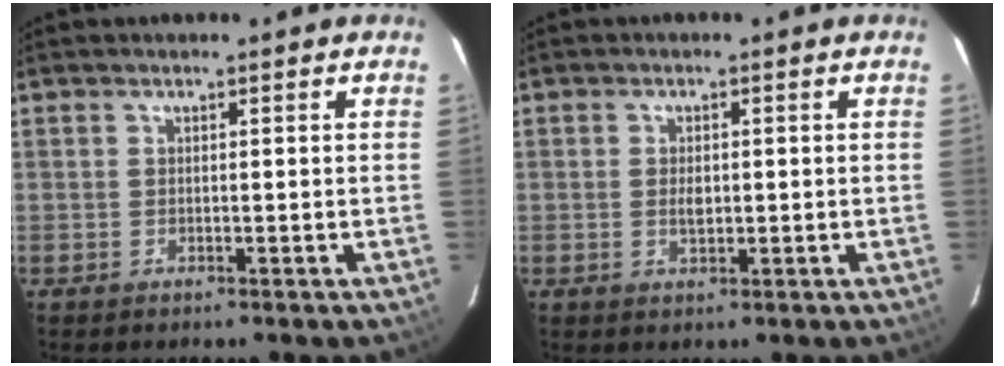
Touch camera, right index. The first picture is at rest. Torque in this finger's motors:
{"motor_torque": [-0.30, 0.04, 0.04, 0.00]}